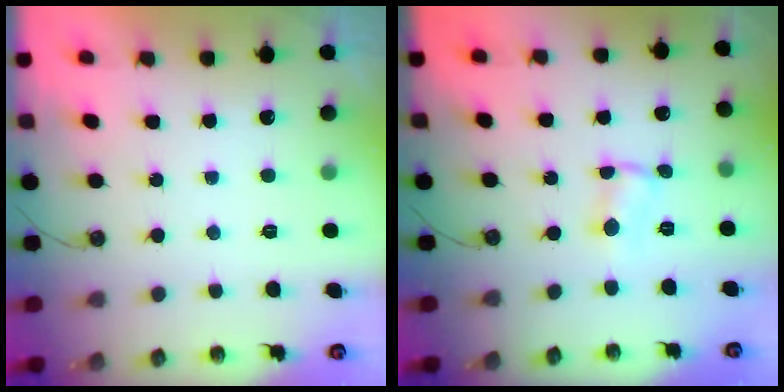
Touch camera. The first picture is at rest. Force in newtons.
{"total": 0.7, "press": 0.7, "slide": 0.1}